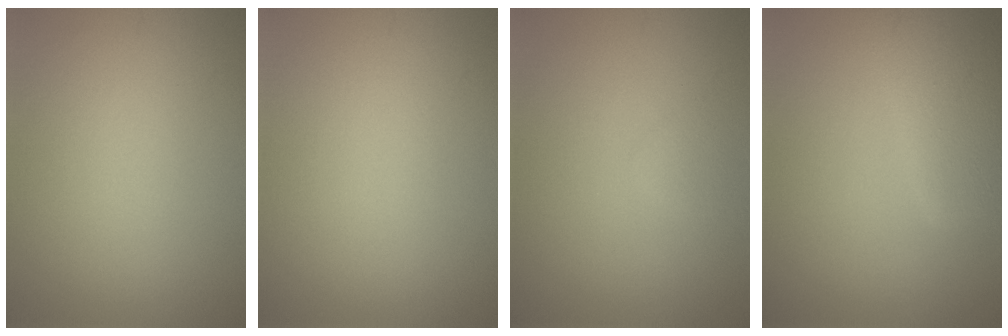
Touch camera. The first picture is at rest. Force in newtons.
{"total": 0.0}
{"total": 0.9, "press": 0.9, "slide": 0.1}
{"total": 5.2, "press": 5.2, "slide": 0.3}